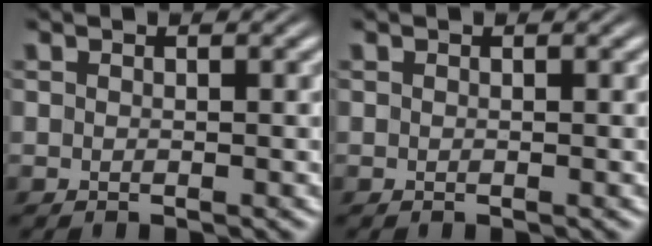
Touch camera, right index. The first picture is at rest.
{"total": 0.0}